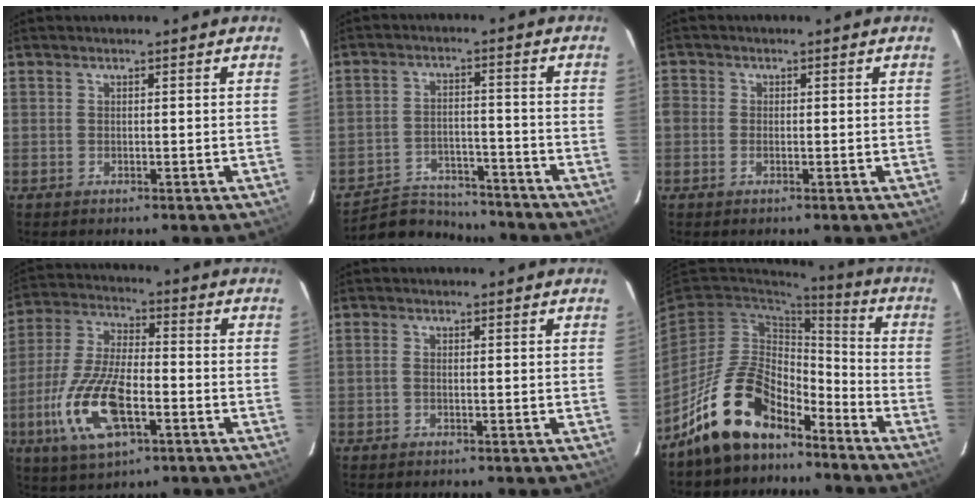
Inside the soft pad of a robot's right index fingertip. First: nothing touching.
{"total": 11.6, "force": [-10.8, 3.7, 2.1], "torque": [-0.068, 0.011, -0.164]}
{"total": 2.3, "force": [-1.0, 1.9, 0.8], "torque": [-0.015, 0.001, -0.022]}
{"total": 15.9, "force": [-5.8, 6.4, 13.3], "torque": [-0.291, -0.011, -0.107]}
{"total": 0.7, "force": [-0.1, 0.4, 0.6], "torque": [-0.012, 0.003, -0.004]}
{"total": 15.9, "force": [-11.7, 7.5, 7.7], "torque": [-0.163, 0.021, -0.198]}